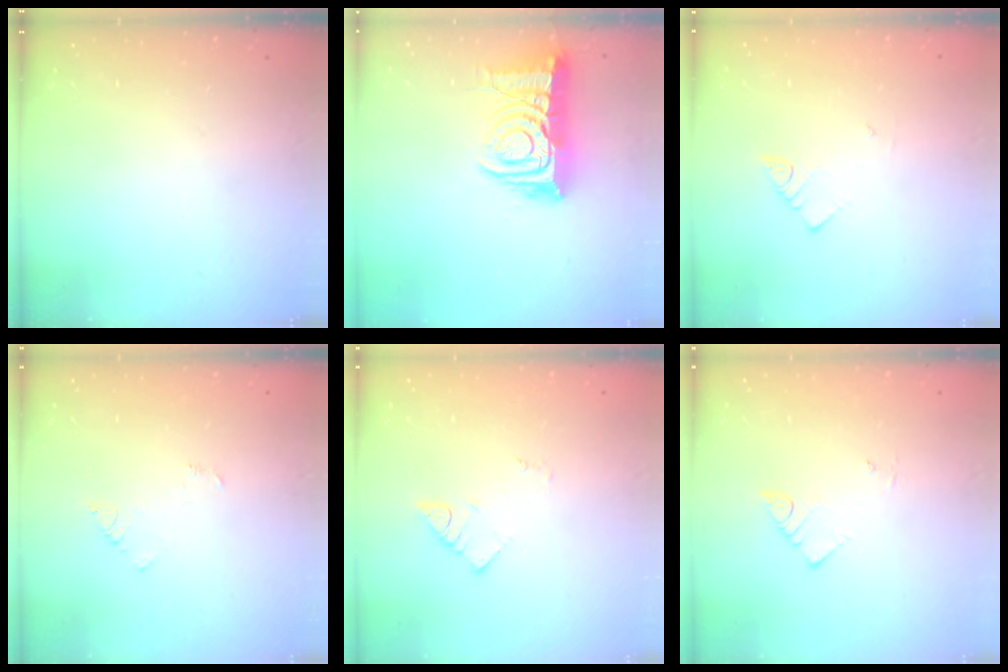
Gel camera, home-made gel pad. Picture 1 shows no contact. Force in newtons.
{"total": 13.5, "press": 13.4, "slide": 1.5}
{"total": 3.2, "press": 3.2, "slide": 0.3}
{"total": 2.9, "press": 2.9, "slide": 0.3}
{"total": 2.7, "press": 2.7, "slide": 0.4}
{"total": 3.4, "press": 3.4, "slide": 0.1}